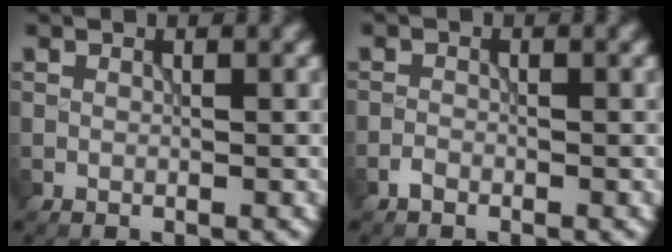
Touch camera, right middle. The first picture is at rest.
{"total": 0.8, "force": [-0.7, 0.3, 0.3], "torque": [-0.005, 0.000, -0.015]}